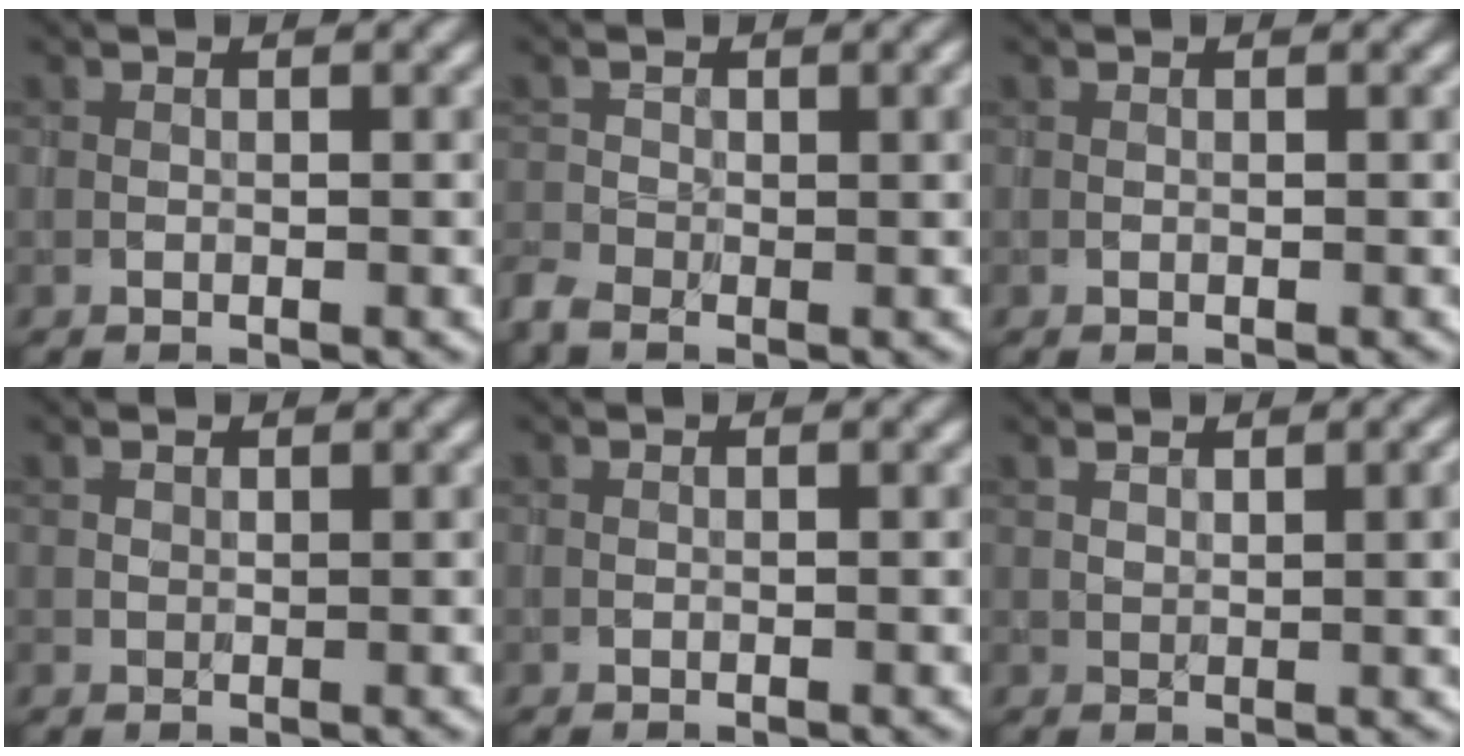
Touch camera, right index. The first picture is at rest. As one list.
[{"total": 3.7, "force": [-2.0, 1.6, 2.6], "torque": [-0.054, -0.010, -0.048]}, {"total": 0.0}, {"total": 0.8, "force": [0.6, 0.4, 0.4], "torque": [-0.010, 0.001, 0.010]}, {"total": 0.0}, {"total": 3.7, "force": [1.7, 1.1, 3.0], "torque": [-0.047, 0.003, 0.035]}]